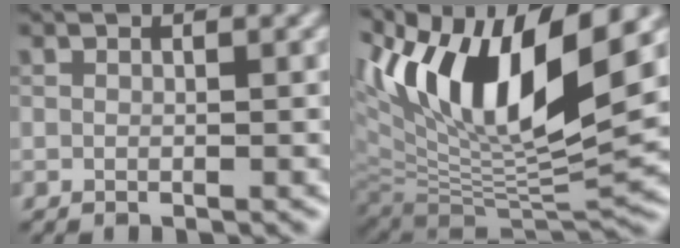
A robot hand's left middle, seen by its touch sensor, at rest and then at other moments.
{"total": 14.1, "force": [5.4, 4.7, 12.2], "torque": [-0.211, 0.001, 0.097]}